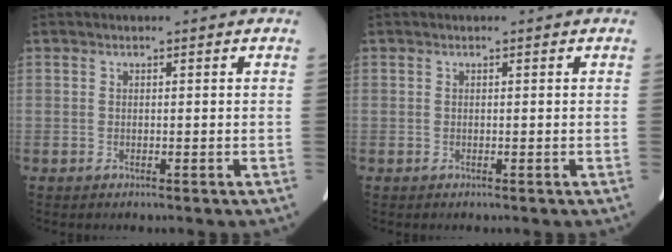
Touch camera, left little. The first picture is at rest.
{"total": 0.0}